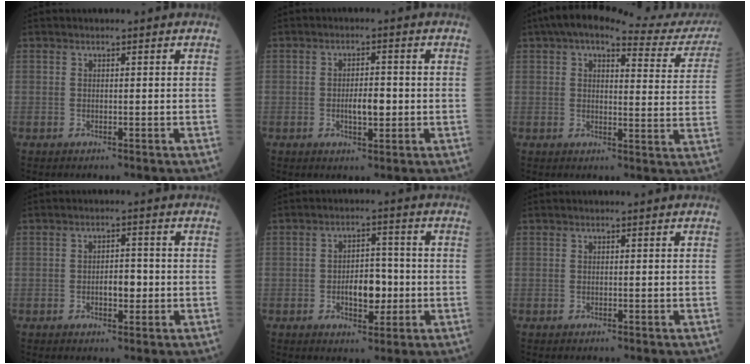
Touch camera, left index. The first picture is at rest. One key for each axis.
{"total": 3.4, "fx": -0.7, "fy": 1.4, "fz": 3.0, "tx": -0.050, "ty": 0.003, "tz": -0.011}
{"total": 19.3, "fx": 17.4, "fy": 3.7, "fz": 7.5, "tx": -0.090, "ty": -0.009, "tz": 0.195}
{"total": 3.3, "fx": -0.8, "fy": 1.5, "fz": 2.9, "tx": -0.045, "ty": 0.004, "tz": -0.011}
{"total": 5.9, "fx": -1.3, "fy": 3.1, "fz": 4.9, "tx": -0.081, "ty": 0.009, "tz": -0.018}
{"total": 0.0}